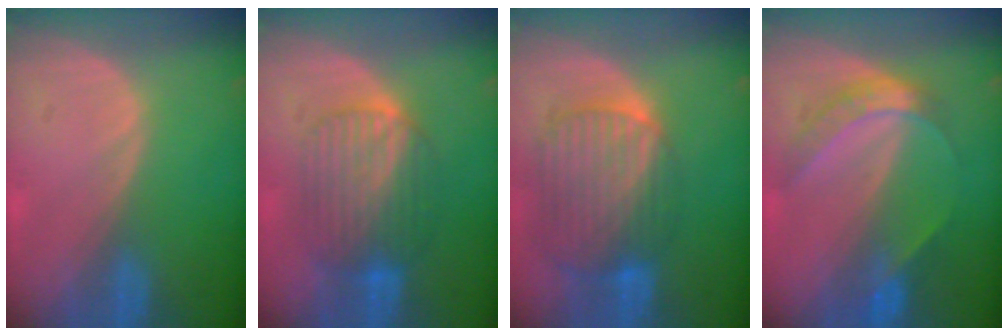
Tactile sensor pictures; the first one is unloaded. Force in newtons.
{"total": 7.4, "press": 7.3, "slide": 0.3}
{"total": 10.4, "press": 8.8, "slide": 5.6}
{"total": 6.2, "press": 5.3, "slide": 3.2}